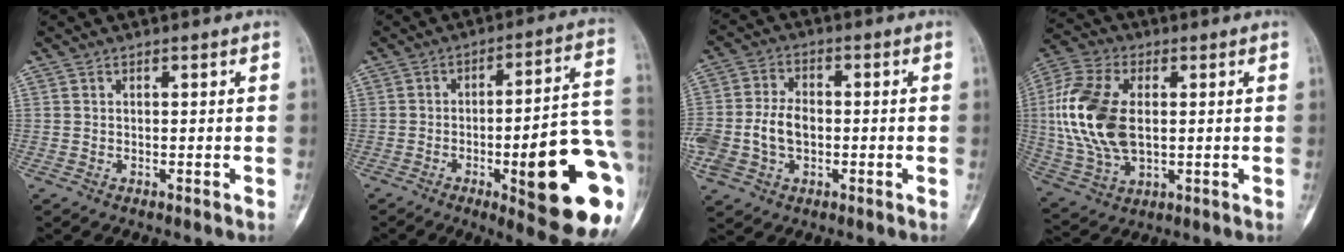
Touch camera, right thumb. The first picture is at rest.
{"total": 23.3, "force": [-6.6, 5.3, 21.7], "torque": [-0.236, 0.016, -0.078]}
{"total": 10.2, "force": [-1.4, 7.2, 7.1], "torque": [-0.143, 0.021, -0.024]}
{"total": 17.5, "force": [1.4, 10.4, 14.1], "torque": [-0.303, 0.000, 0.028]}